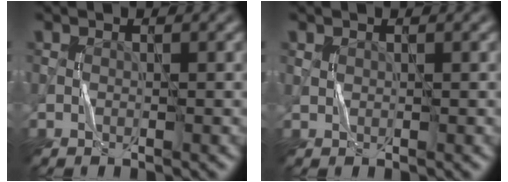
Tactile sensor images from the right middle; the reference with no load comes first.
{"total": 0.5, "force": [0.4, 0.4, 0.2], "torque": [-0.005, -0.001, 0.012]}